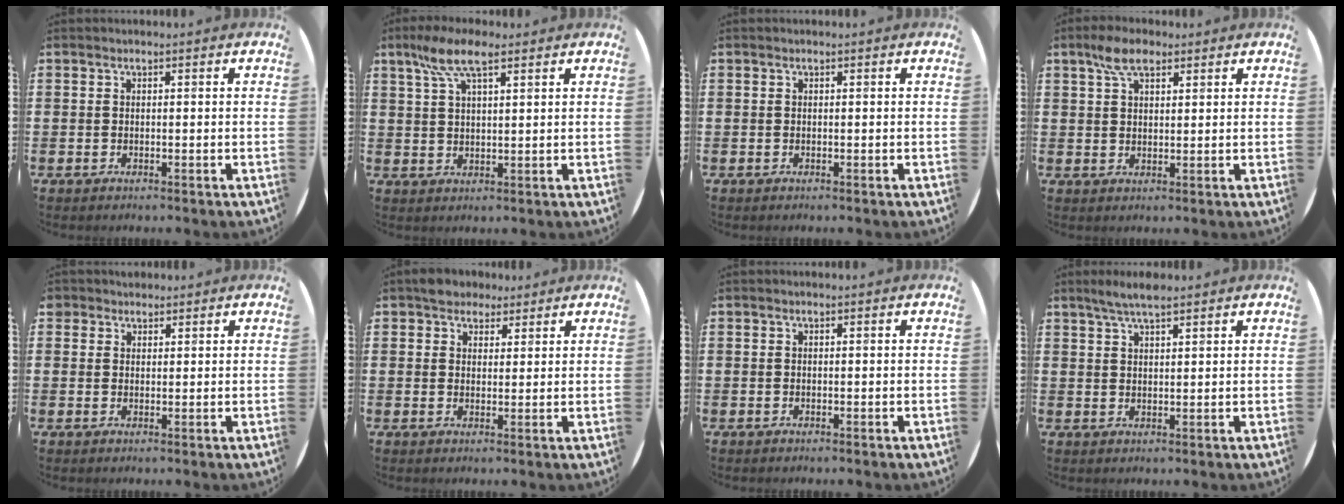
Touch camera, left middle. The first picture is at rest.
{"total": 7.0, "force": [4.3, 2.2, 5.0], "torque": [-0.109, 0.007, 0.077]}
{"total": 0.0}
{"total": 4.9, "force": [3.3, 2.2, 2.9], "torque": [-0.056, 0.005, 0.058]}
{"total": 1.7, "force": [1.4, 0.8, -0.1], "torque": [0.007, 0.001, 0.028]}
{"total": 3.3, "force": [2.8, 1.8, 0.2], "torque": [-0.005, 0.004, 0.052]}
{"total": 0.0}
{"total": 3.5, "force": [2.9, 0.5, 1.8], "torque": [-0.031, -0.003, 0.051]}